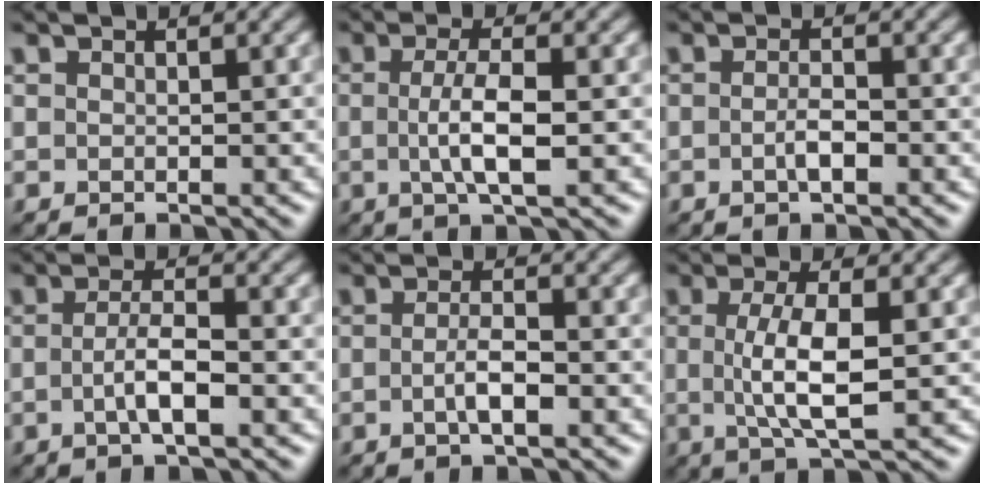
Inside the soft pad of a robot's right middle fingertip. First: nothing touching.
{"total": 4.0, "force": [-0.5, 1.0, 3.8], "torque": [-0.074, 0.000, -0.007]}
{"total": 1.6, "force": [-0.6, 0.4, 1.4], "torque": [-0.028, 0.000, -0.013]}
{"total": 2.9, "force": [-0.8, 0.6, 2.7], "torque": [-0.053, -0.002, -0.015]}
{"total": 2.2, "force": [-0.7, 0.5, 2.0], "torque": [-0.039, 0.000, -0.013]}
{"total": 4.9, "force": [-0.3, 1.3, 4.7], "torque": [-0.094, 0.000, -0.004]}